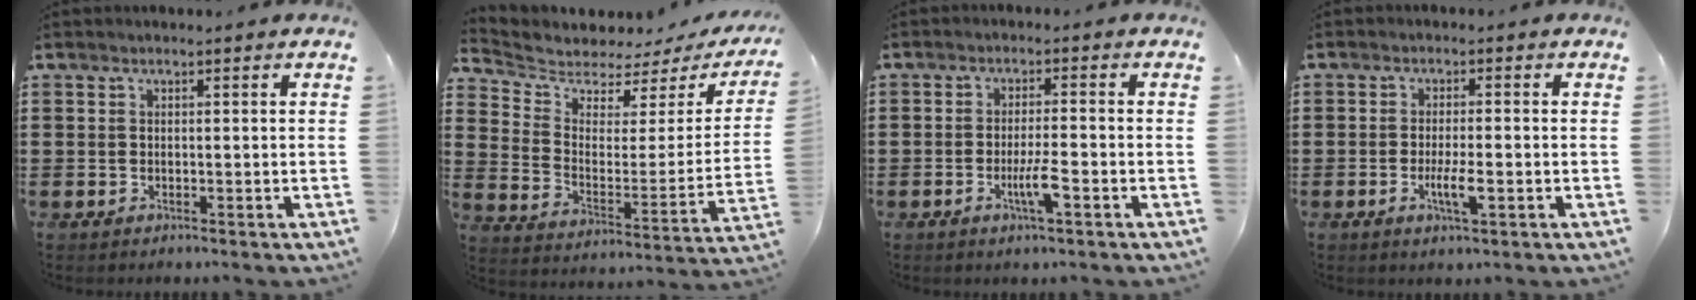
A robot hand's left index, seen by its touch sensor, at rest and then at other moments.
{"total": 4.4, "force": [4.0, 1.7, 0.6], "torque": [-0.044, -0.033, 0.065]}
{"total": 4.4, "force": [-1.8, 0.5, 4.0], "torque": [-0.074, -0.003, -0.033]}
{"total": 3.9, "force": [-1.1, 0.8, 3.7], "torque": [-0.068, -0.001, -0.021]}